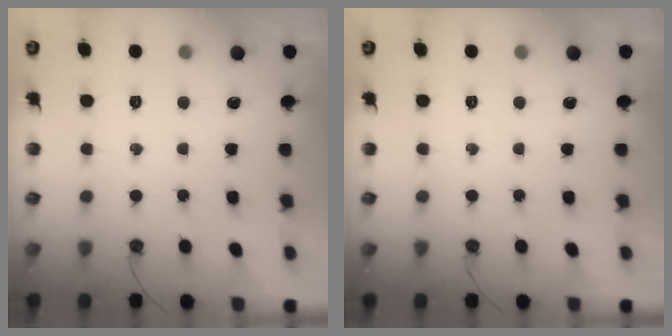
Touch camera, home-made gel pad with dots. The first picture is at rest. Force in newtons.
{"total": 0.0}